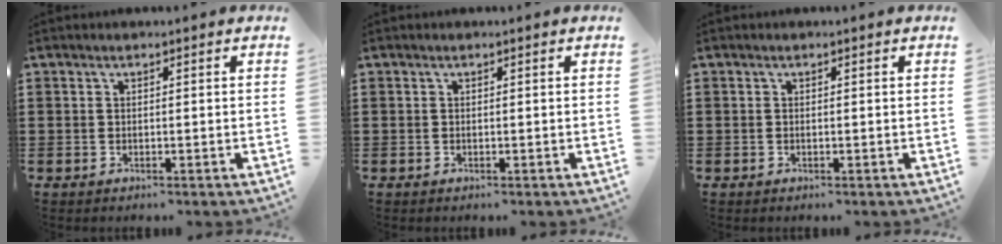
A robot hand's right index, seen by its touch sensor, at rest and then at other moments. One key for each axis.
{"total": 0.0}
{"total": 0.0}